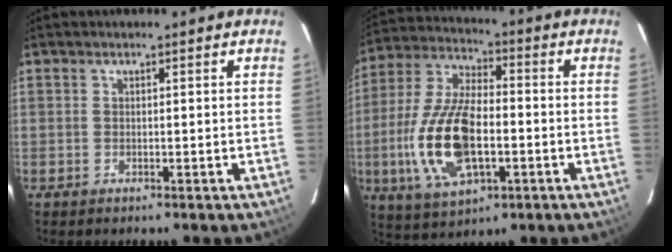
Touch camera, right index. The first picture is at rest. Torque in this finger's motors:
{"motor_torque": [2.14, 0.00, 1.05, 0.21]}